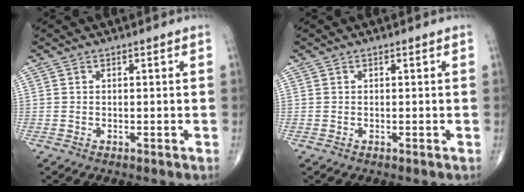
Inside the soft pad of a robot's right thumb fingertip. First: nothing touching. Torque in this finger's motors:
{"motor_torque": [0.01, 0.01, 0.00, 0.00, 0.00]}